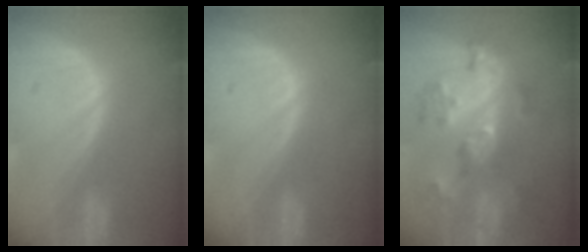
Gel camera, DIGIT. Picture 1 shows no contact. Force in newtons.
{"total": 0.0}
{"total": 9.0, "press": 7.9, "slide": 4.2}